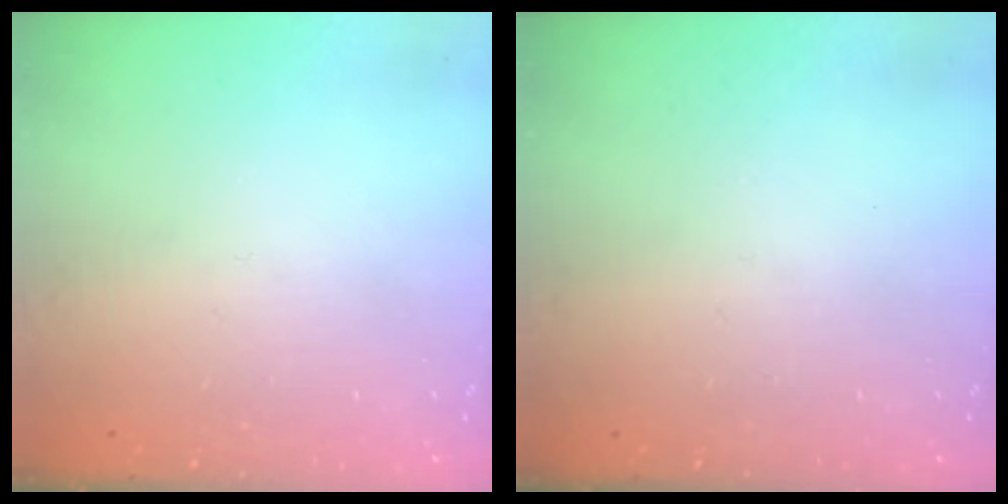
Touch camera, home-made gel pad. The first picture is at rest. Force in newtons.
{"total": 0.0}